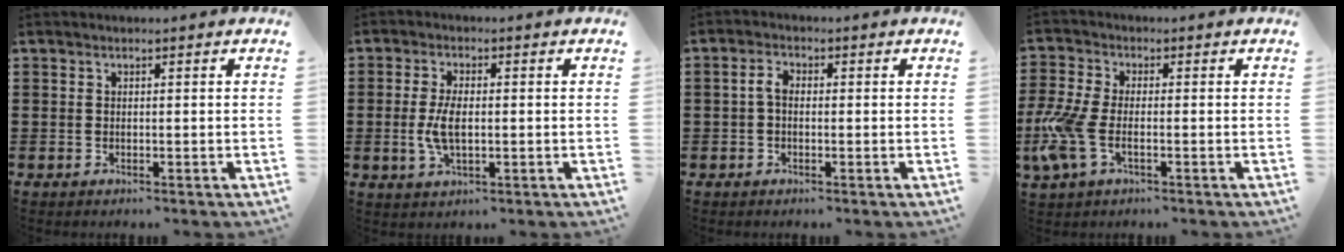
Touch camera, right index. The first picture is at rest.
{"total": 5.4, "force": [-0.3, 2.5, 4.8], "torque": [-0.109, -0.003, -0.011]}
{"total": 2.6, "force": [-0.3, 1.5, 2.1], "torque": [-0.048, 0.002, -0.010]}
{"total": 6.9, "force": [-2.0, 3.1, 5.8], "torque": [-0.147, -0.012, -0.042]}